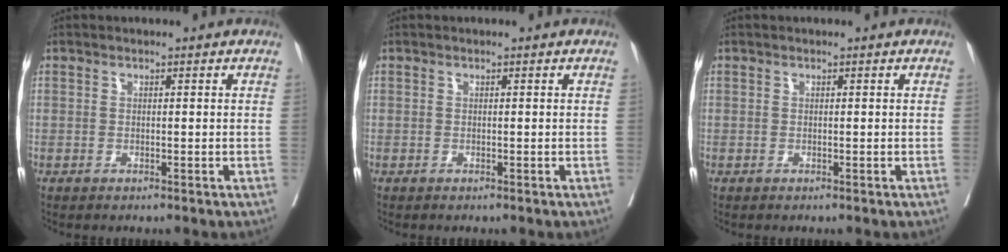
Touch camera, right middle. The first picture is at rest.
{"total": 0.0}
{"total": 0.0}